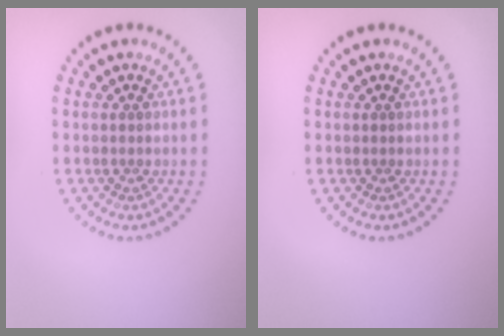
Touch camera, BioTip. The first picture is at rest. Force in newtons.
{"total": 0.0}